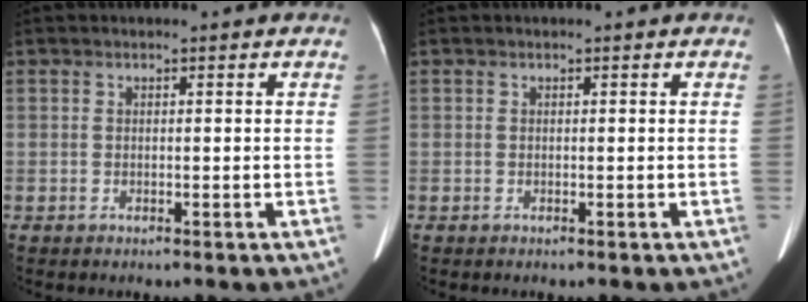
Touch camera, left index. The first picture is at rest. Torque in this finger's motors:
{"motor_torque": [-0.03, -0.03, 0.00, 0.00]}